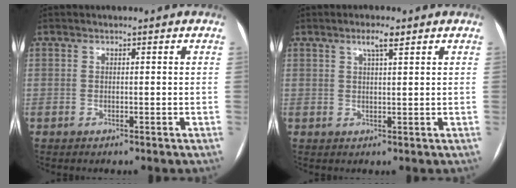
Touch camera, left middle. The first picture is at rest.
{"total": 2.8, "force": [1.7, 0.2, 2.2], "torque": [-0.042, 0.004, 0.028]}